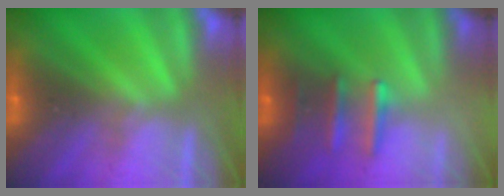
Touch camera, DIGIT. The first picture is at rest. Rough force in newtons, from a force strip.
{"total": 2.5}